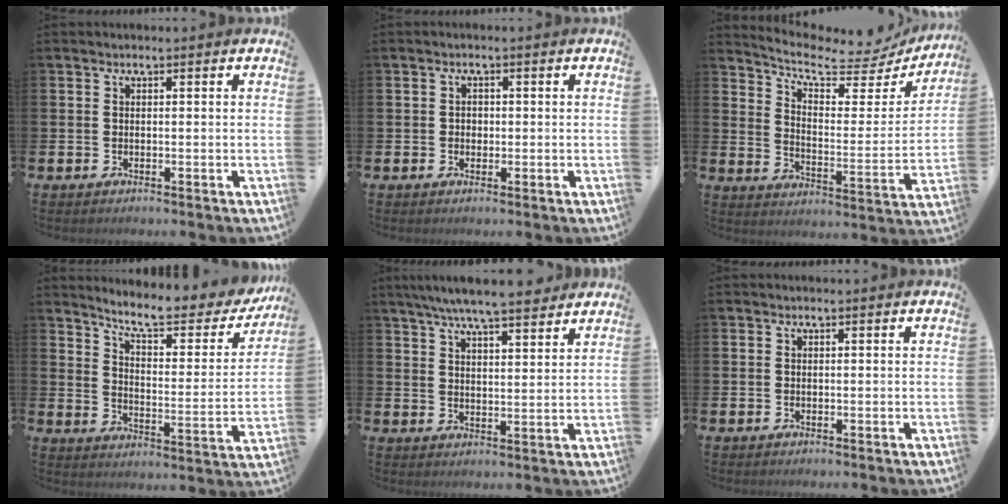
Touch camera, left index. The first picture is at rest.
{"total": 1.2, "force": [0.1, 1.1, 0.5], "torque": [-0.002, 0.006, -0.002]}
{"total": 7.5, "force": [6.6, 2.2, 2.7], "torque": [-0.077, -0.053, 0.108]}
{"total": 8.3, "force": [7.3, 1.7, 3.4], "torque": [-0.087, -0.054, 0.121]}
{"total": 7.2, "force": [6.7, 0.6, 2.6], "torque": [-0.068, -0.026, 0.122]}
{"total": 0.0}